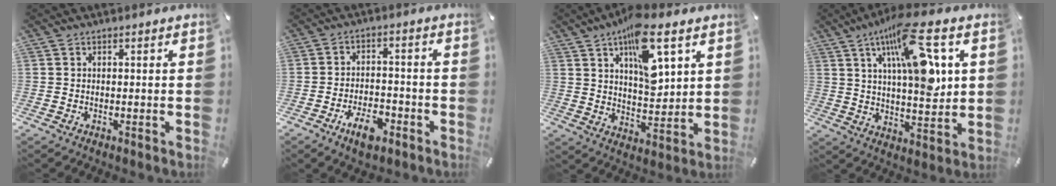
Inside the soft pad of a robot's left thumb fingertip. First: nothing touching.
{"total": 7.7, "force": [-4.7, 3.8, 4.8], "torque": [-0.088, 0.020, -0.082]}
{"total": 14.2, "force": [7.5, 6.1, 10.4], "torque": [-0.156, -0.031, 0.126]}
{"total": 17.8, "force": [7.2, 6.3, 14.9], "torque": [-0.252, -0.025, 0.112]}